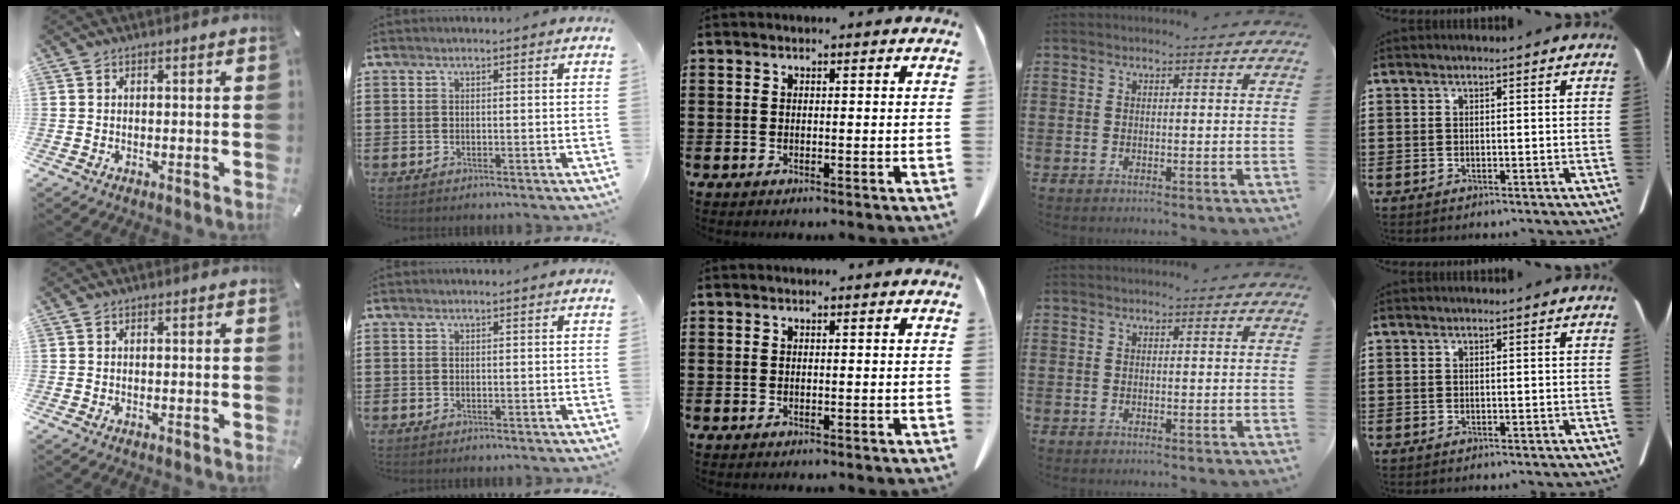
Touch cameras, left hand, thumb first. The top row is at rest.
{}